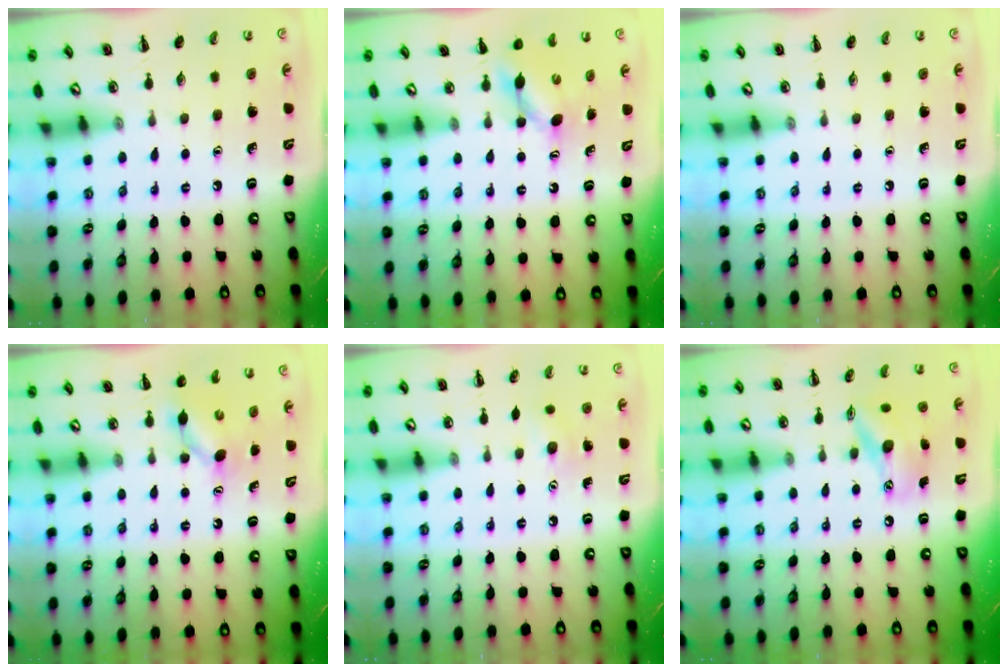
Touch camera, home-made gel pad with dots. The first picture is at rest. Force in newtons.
{"total": 4.5, "press": 4.4, "slide": 0.6}
{"total": 0.0}
{"total": 4.7, "press": 4.6, "slide": 1.0}
{"total": 5.8, "press": 5.7, "slide": 1.3}
{"total": 13.7, "press": 13.5, "slide": 2.2}